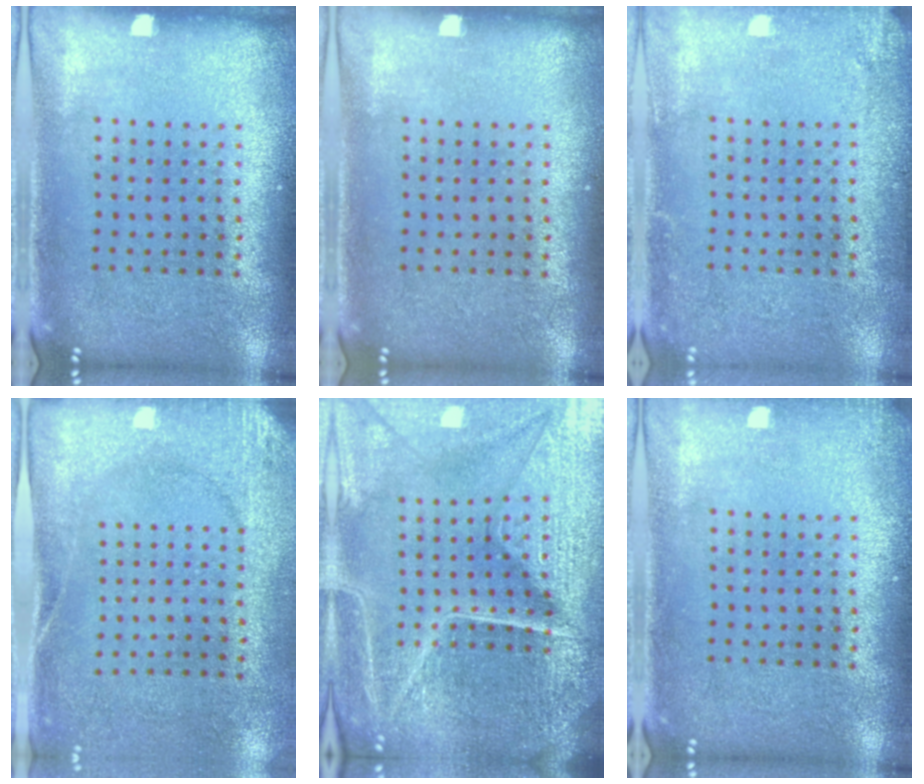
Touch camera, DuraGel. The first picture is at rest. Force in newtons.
{"total": 0.0}
{"total": 1.8, "press": 1.8, "slide": 0.2}
{"total": 2.7, "press": 2.0, "slide": 1.7}
{"total": 6.2, "press": 5.5, "slide": 2.9}
{"total": 1.0, "press": 1.0, "slide": 0.3}